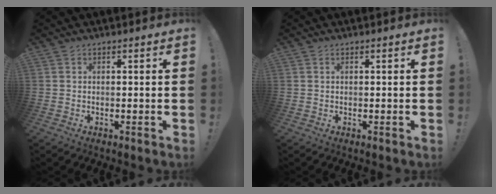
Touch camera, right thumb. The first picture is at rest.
{"total": 0.0}